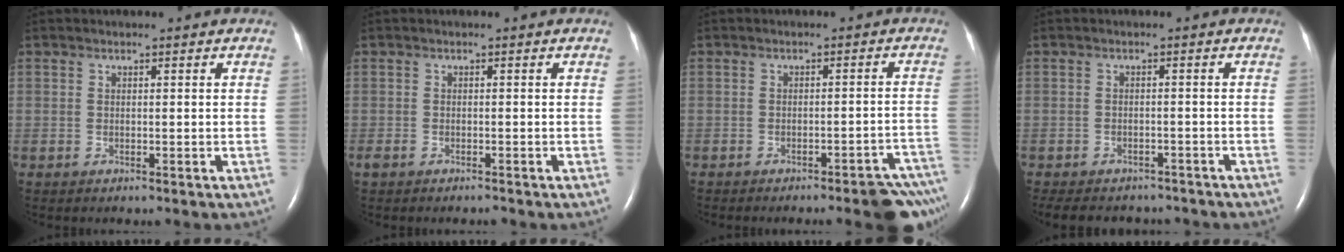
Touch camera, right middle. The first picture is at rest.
{"total": 1.6, "force": [-1.2, 0.6, 0.9], "torque": [-0.022, -0.002, -0.020]}
{"total": 8.2, "force": [-6.8, 1.0, 4.3], "torque": [-0.024, 0.004, -0.081]}
{"total": 11.0, "force": [-9.6, 4.3, 3.2], "torque": [-0.067, -0.001, -0.117]}